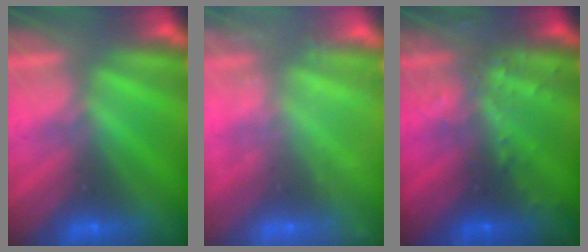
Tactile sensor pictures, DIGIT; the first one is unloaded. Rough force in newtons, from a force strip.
{"total": 2.3}
{"total": 2.8}